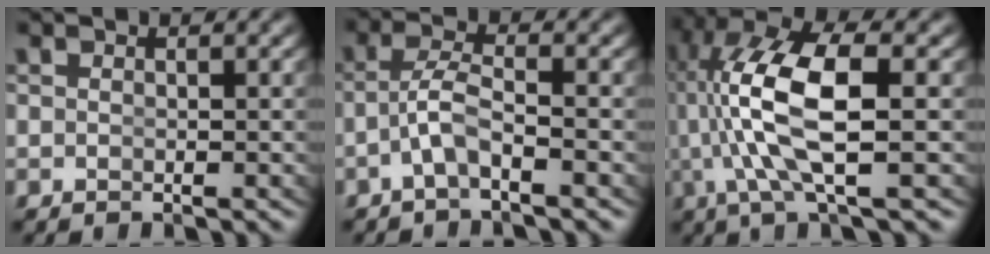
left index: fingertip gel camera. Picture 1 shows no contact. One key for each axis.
{"total": 2.7, "fx": -1.8, "fy": 0.3, "fz": 2.0, "tx": -0.045, "ty": -0.001, "tz": -0.030}
{"total": 8.0, "fx": 1.1, "fy": 2.6, "fz": 7.5, "tx": -0.161, "ty": -0.009, "tz": 0.025}